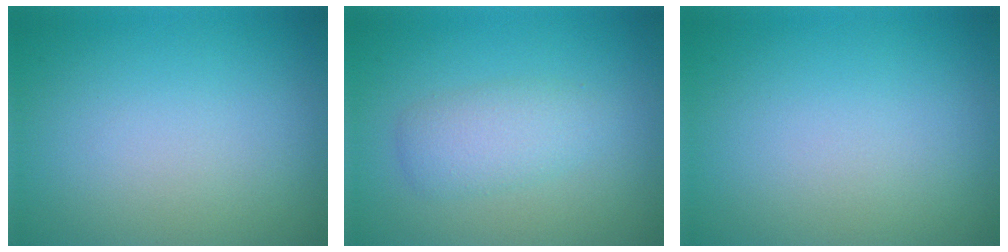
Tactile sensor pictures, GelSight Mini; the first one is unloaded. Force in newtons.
{"total": 2.6, "press": 2.6, "slide": 0.1}
{"total": 0.0}